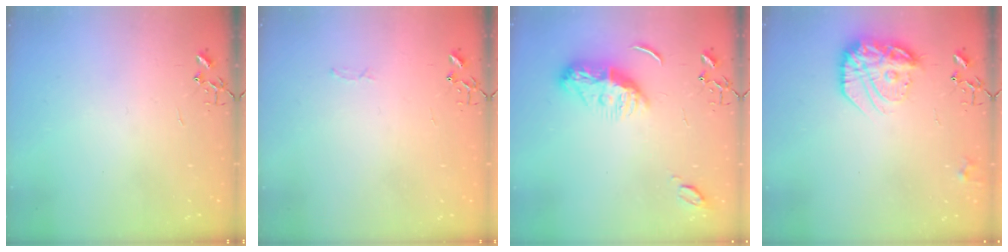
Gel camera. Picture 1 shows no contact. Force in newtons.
{"total": 2.8, "press": 2.8, "slide": 0.4}
{"total": 10.4, "press": 10.4, "slide": 0.1}
{"total": 17.3, "press": 17.3, "slide": 1.3}